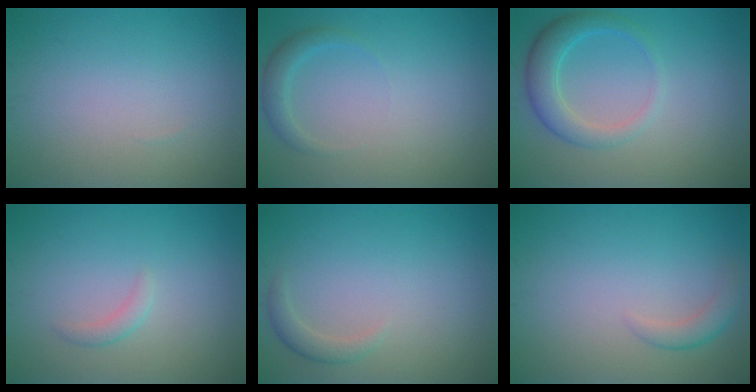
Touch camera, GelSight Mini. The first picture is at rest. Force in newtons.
{"total": 1.7, "press": 1.7, "slide": 0.1}
{"total": 3.6, "press": 3.6, "slide": 0.3}
{"total": 1.0, "press": 1.0, "slide": 0.0}
{"total": 1.5, "press": 1.5, "slide": 0.1}
{"total": 1.6, "press": 1.6, "slide": 0.1}